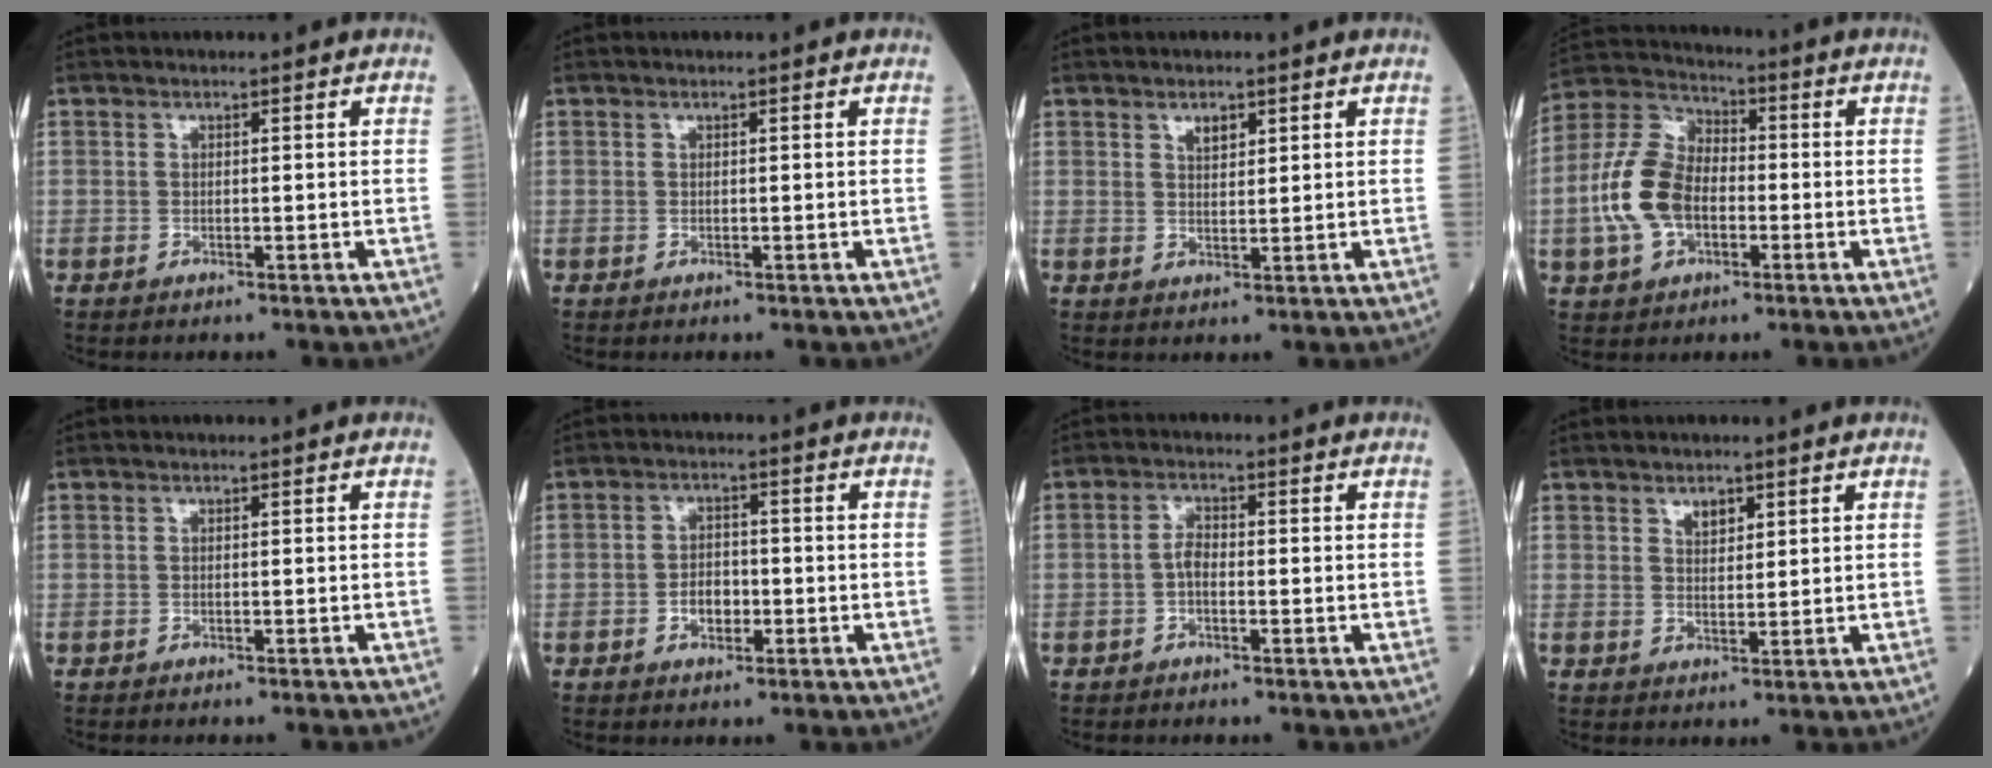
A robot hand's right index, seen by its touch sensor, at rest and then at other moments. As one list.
[{"total": 0.0}, {"total": 2.2, "force": [1.4, 1.0, 1.4], "torque": [-0.022, -0.001, 0.027]}, {"total": 11.5, "force": [-2.2, 7.2, 8.7], "torque": [-0.205, 0.025, -0.044]}, {"total": 1.4, "force": [-1.3, 0.0, 0.6], "torque": [0.000, 0.003, -0.020]}, {"total": 3.4, "force": [-1.1, 2.1, 2.4], "torque": [-0.035, 0.006, -0.018]}, {"total": 2.1, "force": [-0.6, 0.9, 1.8], "torque": [-0.032, 0.004, -0.012]}, {"total": 2.3, "force": [1.5, 1.1, 1.3], "torque": [-0.020, -0.001, 0.029]}]